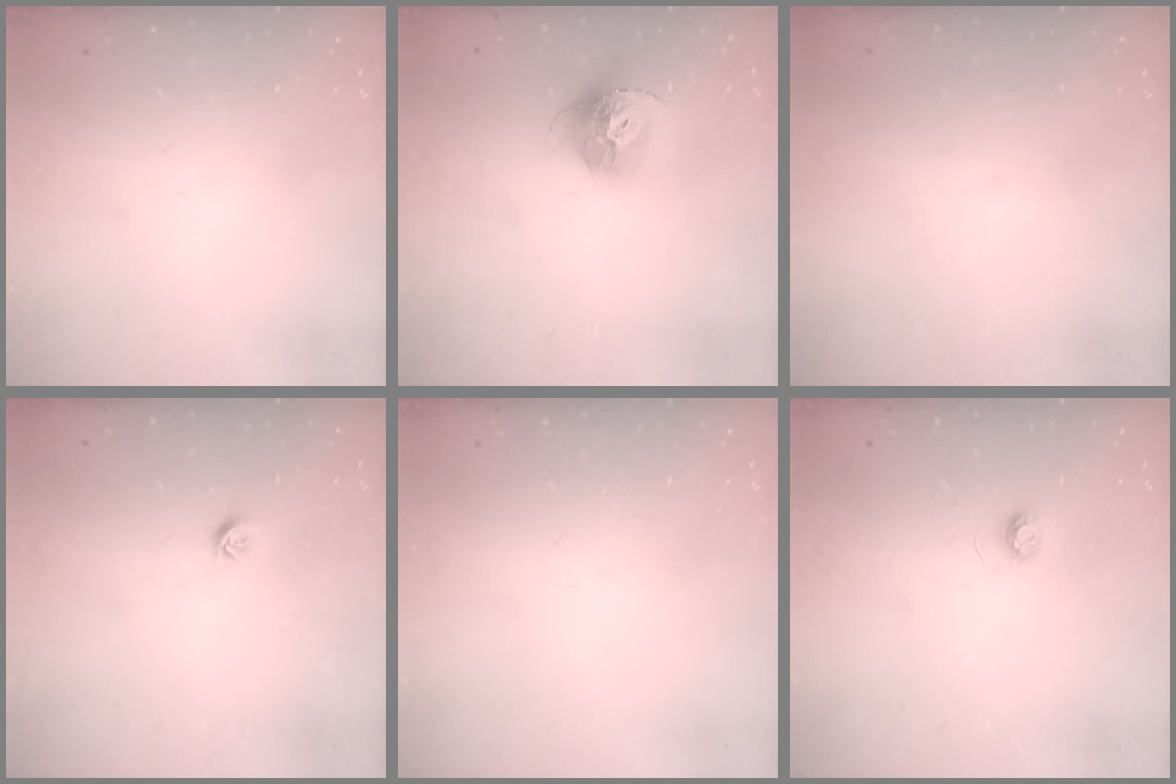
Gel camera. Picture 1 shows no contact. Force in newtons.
{"total": 13.6, "press": 13.5, "slide": 1.4}
{"total": 0.9, "press": 0.9, "slide": 0.1}
{"total": 4.9, "press": 4.8, "slide": 0.9}
{"total": 0.0}
{"total": 3.4, "press": 3.4, "slide": 0.4}